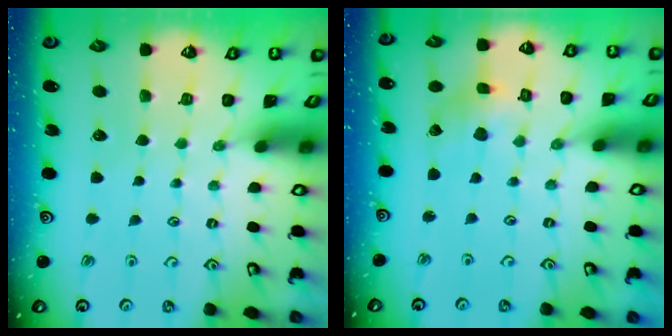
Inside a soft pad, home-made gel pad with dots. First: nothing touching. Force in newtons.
{"total": 3.1, "press": 3.1, "slide": 0.5}